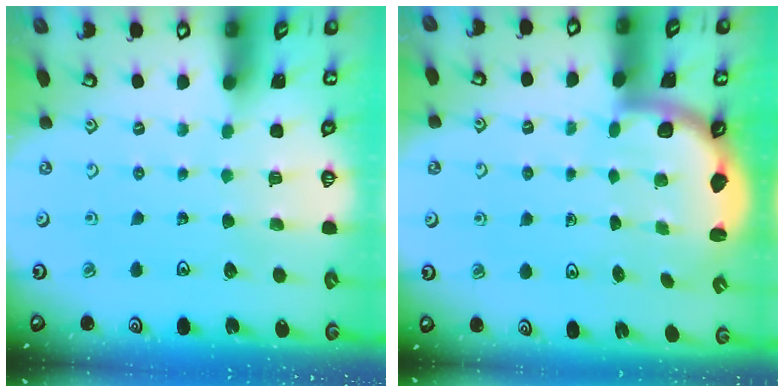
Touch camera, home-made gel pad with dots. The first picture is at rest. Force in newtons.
{"total": 2.5, "press": 2.5, "slide": 0.6}